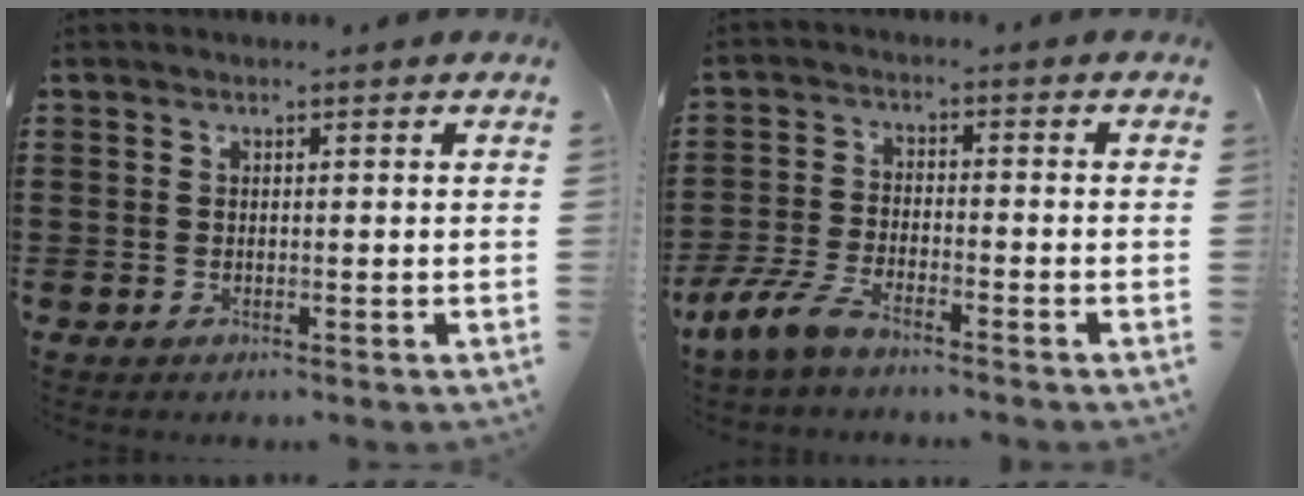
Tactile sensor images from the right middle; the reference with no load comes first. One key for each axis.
{"total": 5.9, "fx": -4.9, "fy": 1.2, "fz": 3.2, "tx": -0.093, "ty": -0.013, "tz": -0.102}